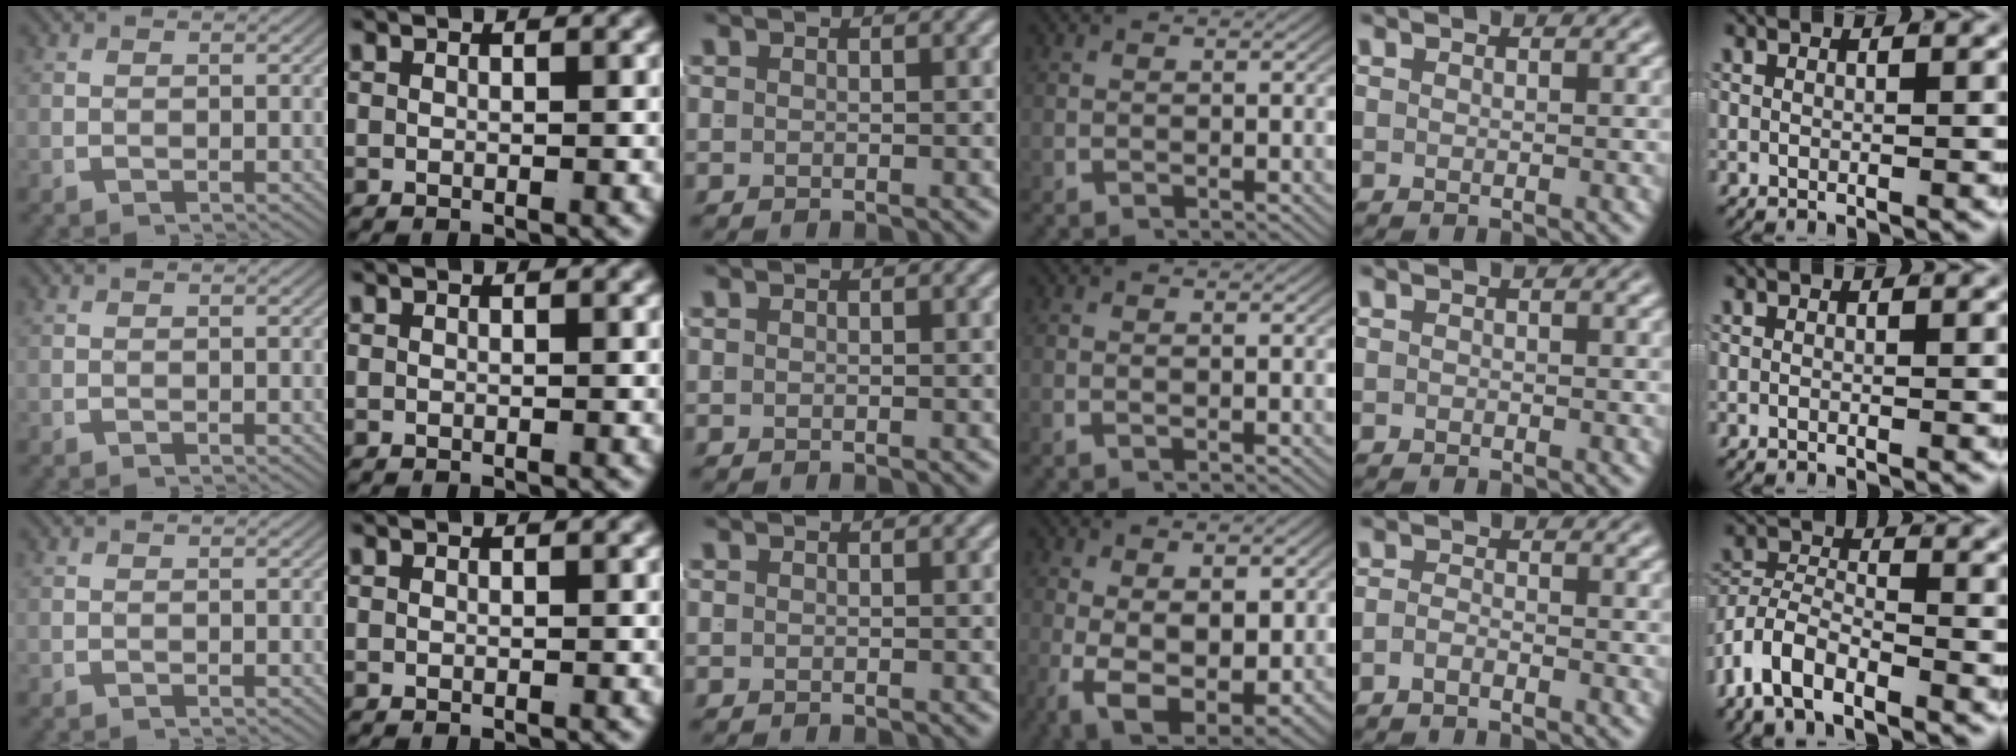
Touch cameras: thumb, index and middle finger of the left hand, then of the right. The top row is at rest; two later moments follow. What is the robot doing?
{"motion": "lift_and_place", "object": "shorts"}